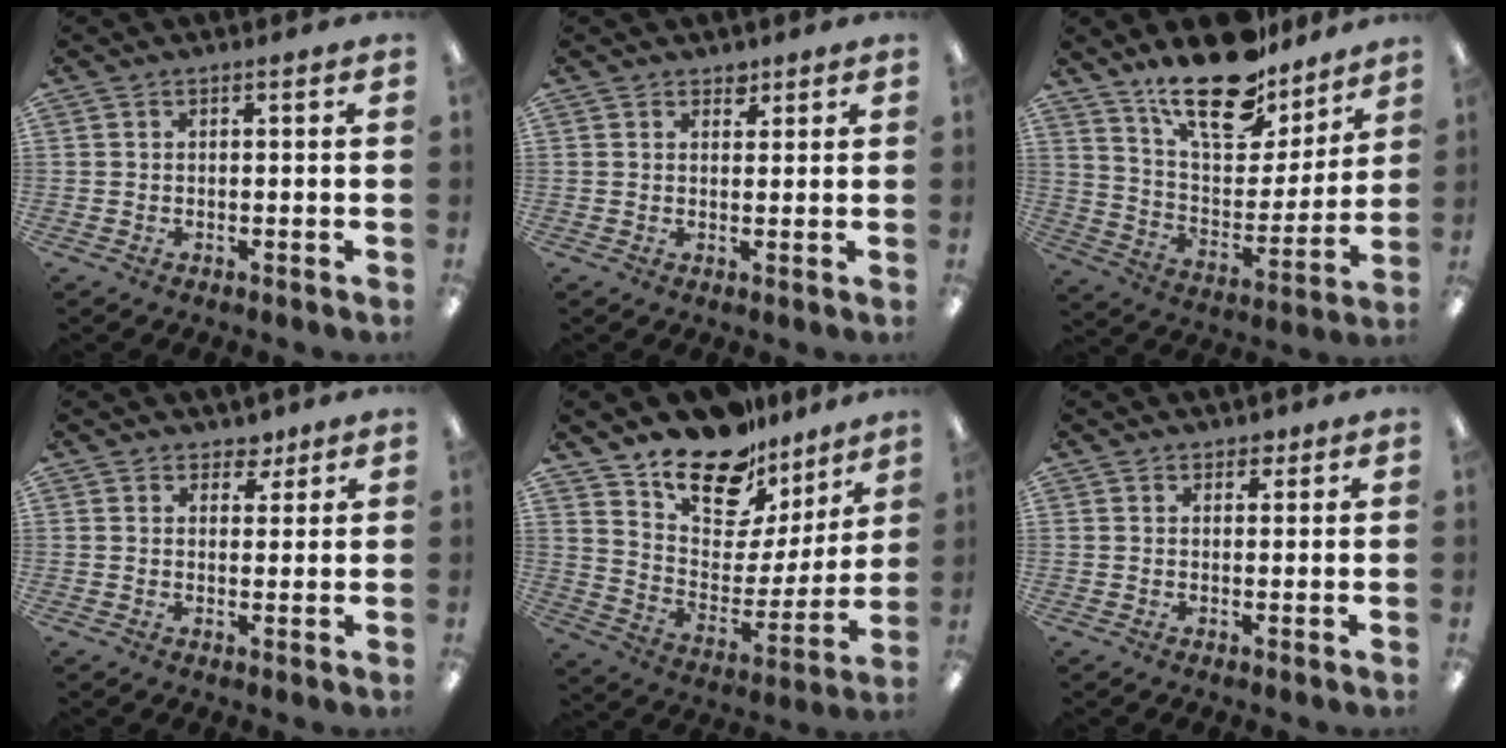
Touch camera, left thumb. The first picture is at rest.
{"total": 2.2, "force": [1.7, 1.3, 0.4], "torque": [0.006, -0.006, 0.028]}
{"total": 20.9, "force": [16.4, 8.2, 10.0], "torque": [-0.166, -0.107, 0.285]}
{"total": 3.8, "force": [2.7, 2.5, 0.9], "torque": [0.000, -0.013, 0.046]}
{"total": 17.6, "force": [14.1, 8.6, 6.3], "torque": [-0.119, -0.107, 0.255]}
{"total": 1.5, "force": [1.2, 0.9, 0.2], "torque": [0.005, -0.003, 0.020]}